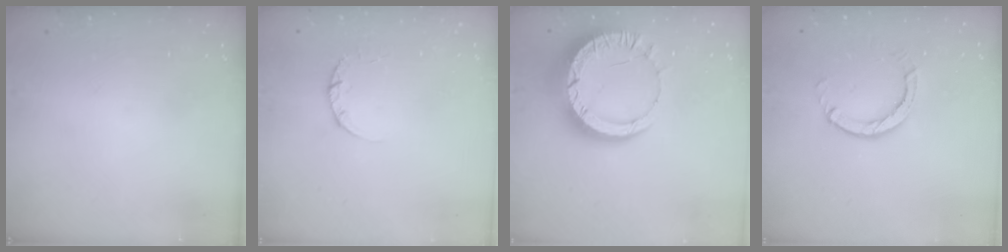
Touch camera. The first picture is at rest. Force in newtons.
{"total": 2.4, "press": 2.3, "slide": 0.3}
{"total": 13.2, "press": 13.1, "slide": 1.3}
{"total": 2.9, "press": 2.9, "slide": 0.5}